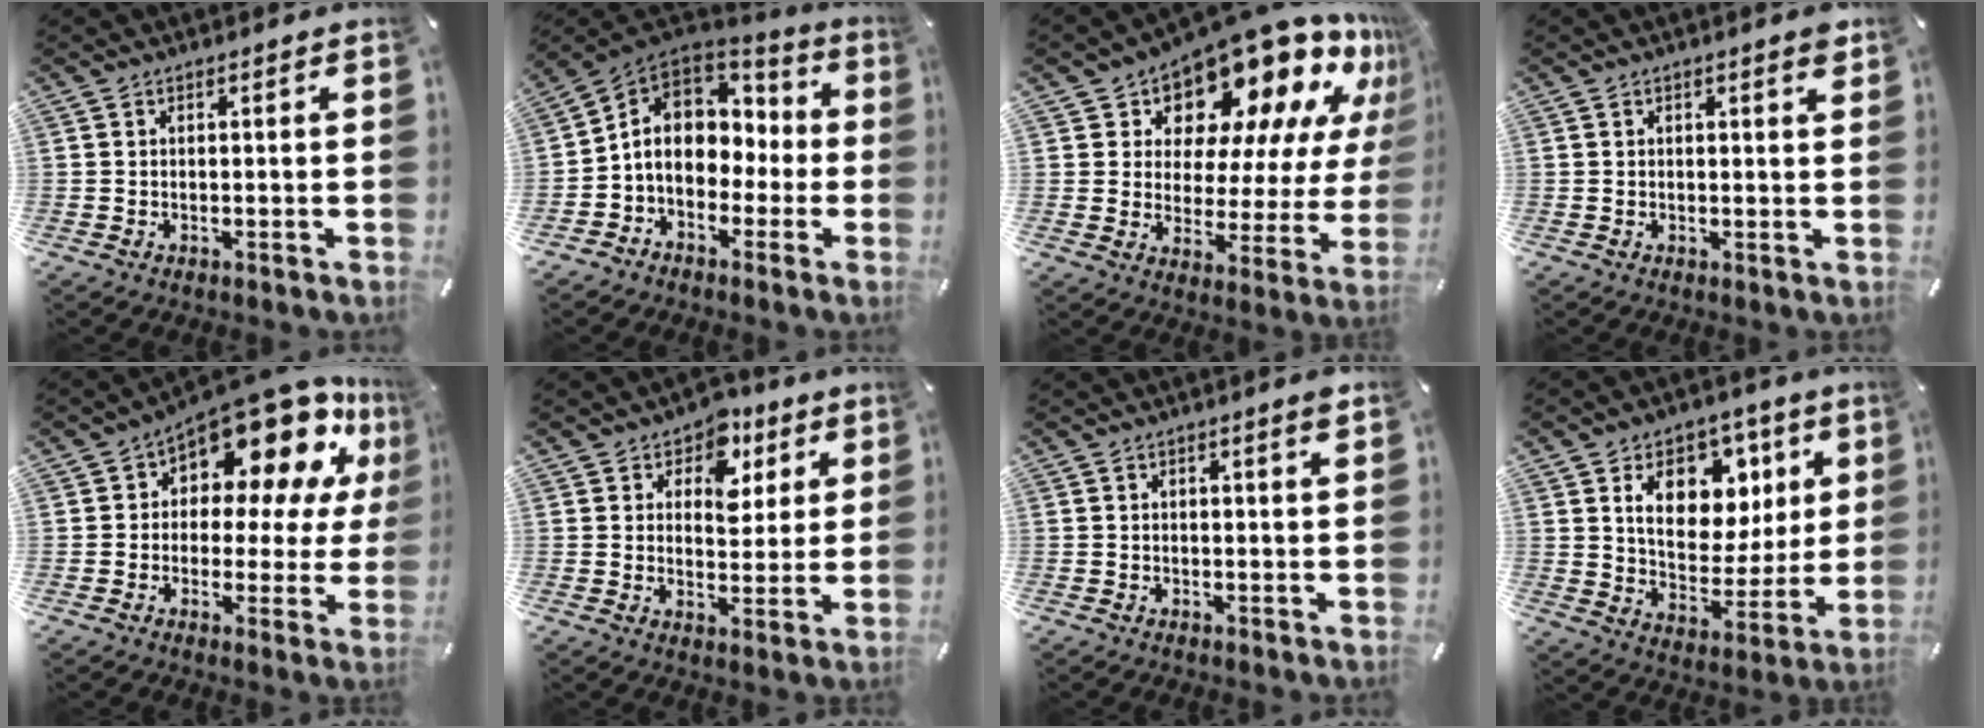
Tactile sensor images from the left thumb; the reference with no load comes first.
{"total": 10.8, "force": [-0.8, 9.3, 5.4], "torque": [-0.103, 0.008, -0.010]}
{"total": 17.3, "force": [14.5, 7.2, 6.0], "torque": [-0.089, -0.133, 0.242]}
{"total": 1.7, "force": [0.9, 0.4, 1.3], "torque": [-0.011, -0.005, 0.012]}
{"total": 16.1, "force": [10.6, 8.0, 9.1], "torque": [-0.141, -0.091, 0.183]}
{"total": 8.4, "force": [3.9, 6.4, 3.9], "torque": [-0.042, -0.023, 0.063]}
{"total": 1.6, "force": [0.7, 0.2, 1.4], "torque": [-0.020, -0.002, 0.010]}
{"total": 15.2, "force": [6.8, 11.0, 8.0], "torque": [-0.119, -0.027, 0.122]}